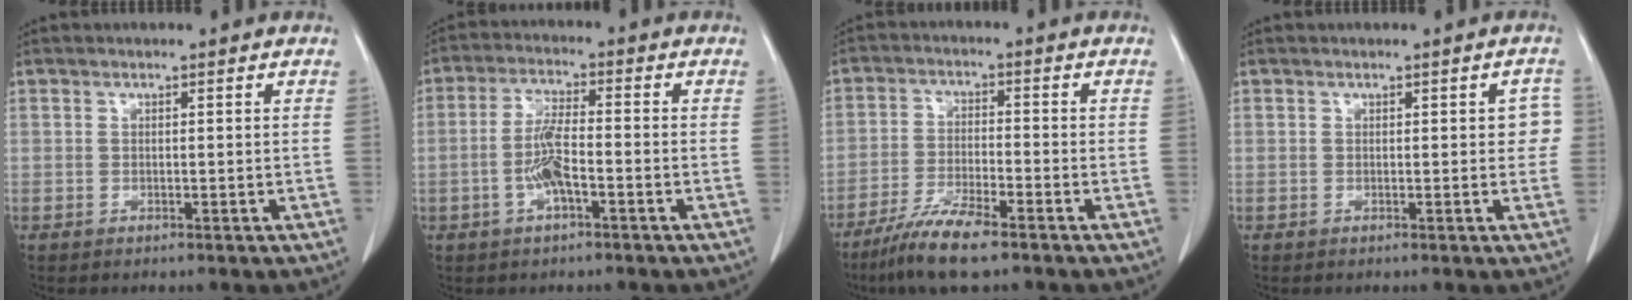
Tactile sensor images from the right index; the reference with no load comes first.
{"total": 5.8, "force": [-1.8, 1.2, 5.3], "torque": [-0.118, 0.007, -0.035]}
{"total": 8.0, "force": [-5.9, 0.8, 5.4], "torque": [-0.109, -0.021, -0.112]}
{"total": 2.7, "force": [0.3, 1.4, 2.3], "torque": [-0.011, 0.011, 0.001]}